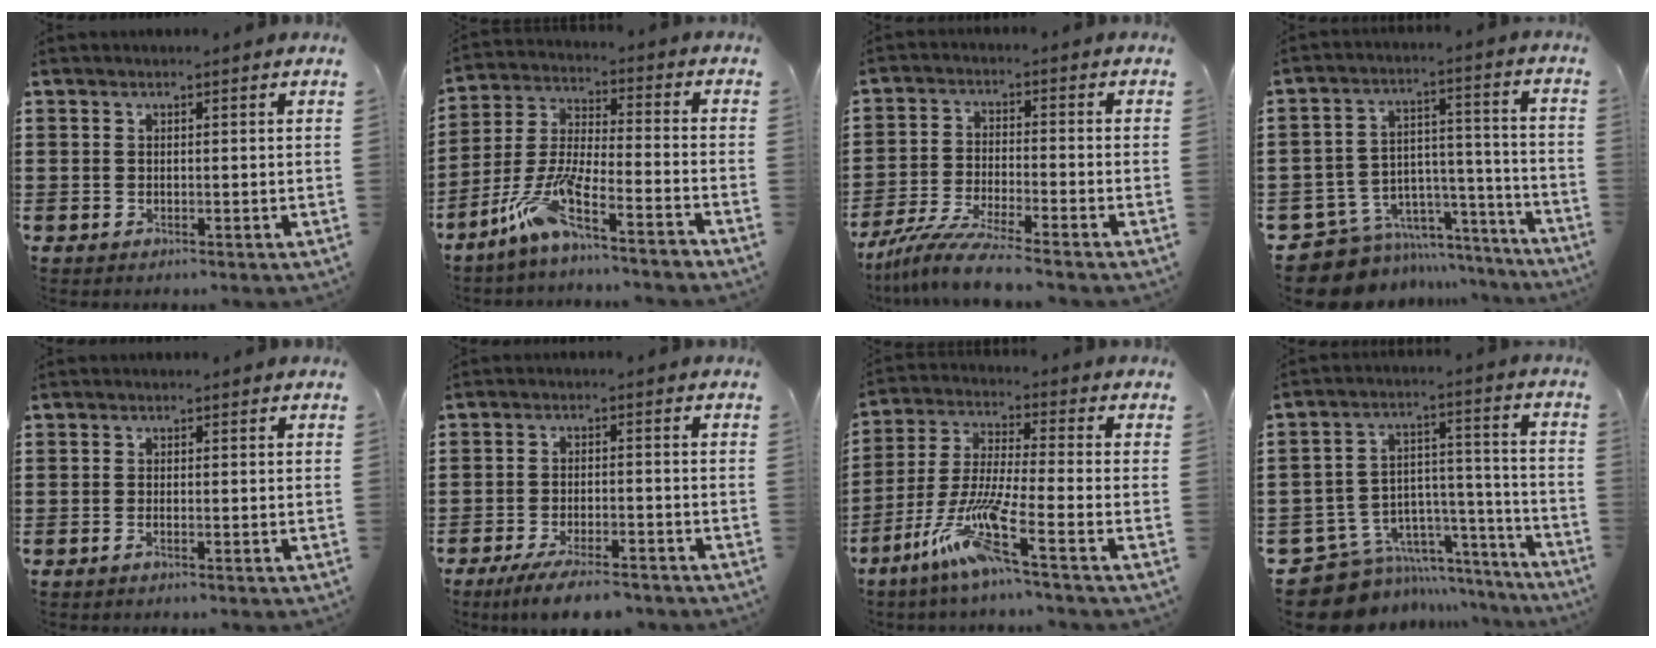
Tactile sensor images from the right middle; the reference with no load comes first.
{"total": 9.5, "force": [-7.3, 0.6, 6.0], "torque": [-0.141, -0.010, -0.148]}
{"total": 7.2, "force": [-6.3, -0.2, 3.4], "torque": [-0.083, -0.016, -0.126]}
{"total": 9.3, "force": [-7.8, 4.6, 1.9], "torque": [-0.052, 0.014, -0.147]}
{"total": 0.6, "force": [-0.4, 0.0, 0.5], "torque": [-0.010, -0.002, -0.008]}
{"total": 5.7, "force": [-4.9, 0.6, 2.9], "torque": [-0.058, -0.007, -0.092]}
{"total": 10.5, "force": [-6.6, 0.6, 8.1], "torque": [-0.184, -0.019, -0.137]}
{"total": 10.0, "force": [-8.1, 5.4, 2.4], "torque": [-0.066, 0.009, -0.151]}